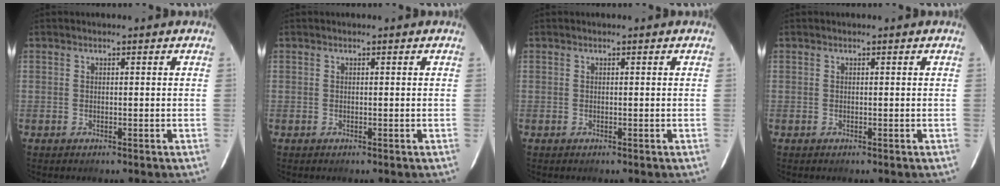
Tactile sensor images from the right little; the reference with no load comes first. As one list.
[{"total": 0.0}, {"total": 0.0}, {"total": 0.0}]